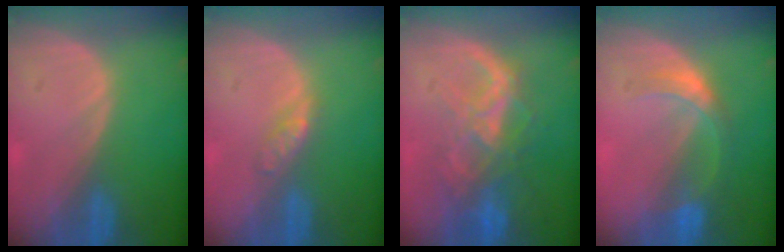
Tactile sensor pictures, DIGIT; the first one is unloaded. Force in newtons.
{"total": 2.4, "press": 2.4, "slide": 0.2}
{"total": 8.9, "press": 7.5, "slide": 4.7}
{"total": 5.3, "press": 4.8, "slide": 2.2}